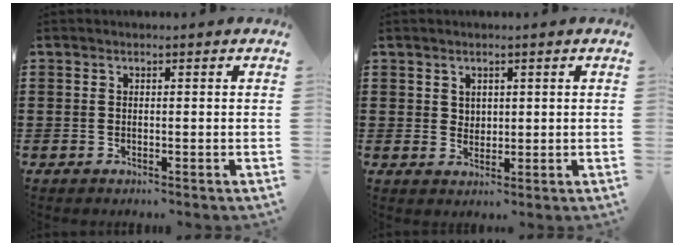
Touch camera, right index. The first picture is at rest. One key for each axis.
{"total": 2.0, "fx": 1.3, "fy": 1.5, "fz": 0.3, "tx": -0.010, "ty": 0.008, "tz": 0.025}